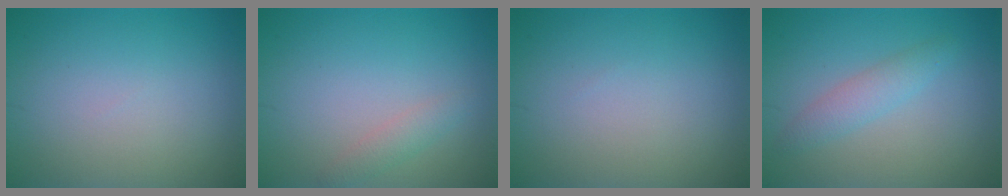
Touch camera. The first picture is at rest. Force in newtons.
{"total": 1.4, "press": 1.4, "slide": 0.0}
{"total": 0.0}
{"total": 2.1, "press": 2.1, "slide": 0.2}